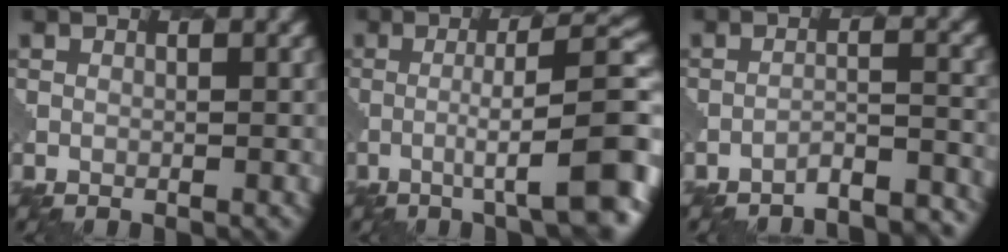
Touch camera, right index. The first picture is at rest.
{"total": 9.6, "force": [-2.6, 1.6, 9.1], "torque": [-0.116, 0.018, -0.043]}
{"total": 5.6, "force": [-5.4, 0.8, 1.4], "torque": [-0.018, 0.002, -0.076]}